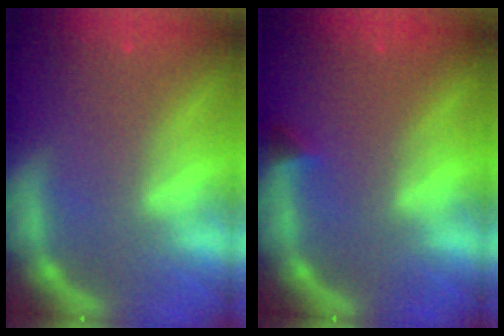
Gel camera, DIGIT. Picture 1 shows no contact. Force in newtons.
{"total": 0.9}